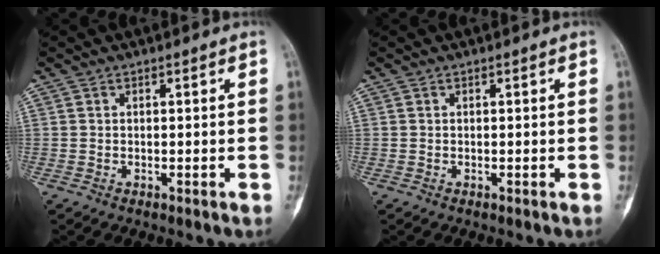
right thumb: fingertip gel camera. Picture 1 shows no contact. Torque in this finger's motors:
{"motor_torque": [0.25, 0.24, 0.00, 0.00, 0.02]}